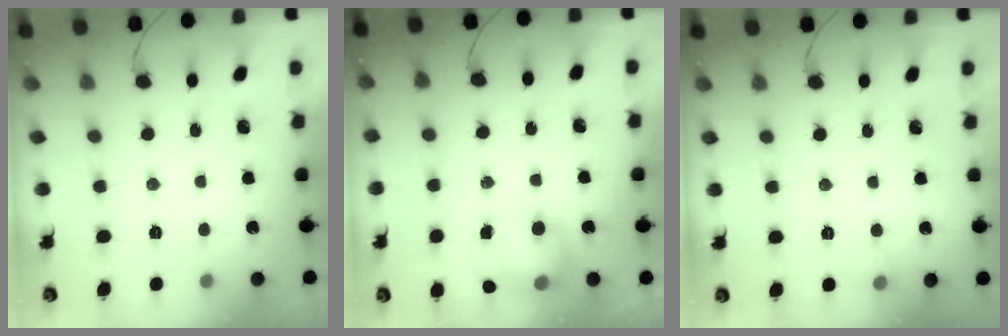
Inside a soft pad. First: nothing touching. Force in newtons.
{"total": 7.9, "press": 7.8, "slide": 0.6}
{"total": 4.2, "press": 4.0, "slide": 1.2}